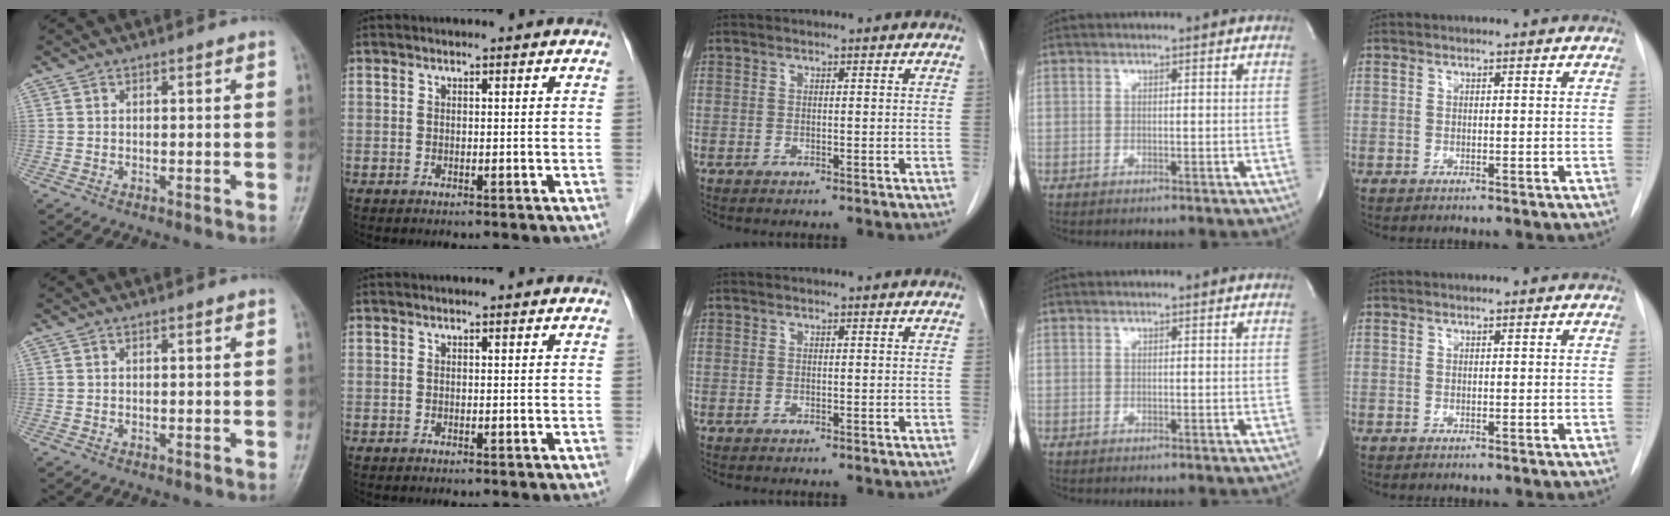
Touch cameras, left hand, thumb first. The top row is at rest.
{}